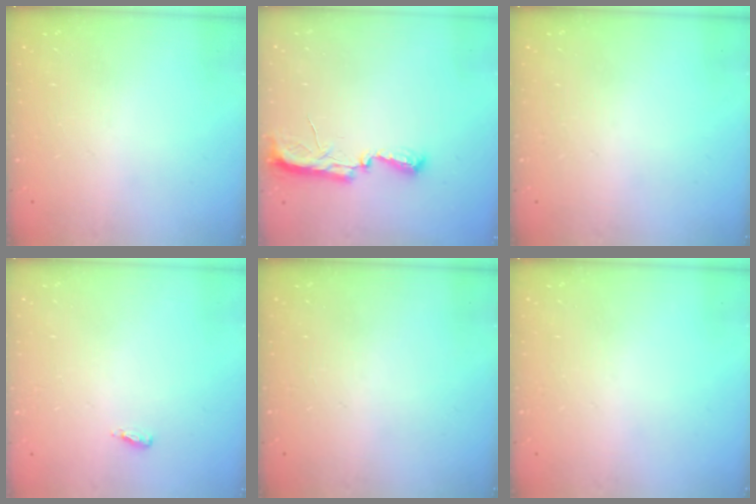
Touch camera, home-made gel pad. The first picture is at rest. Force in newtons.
{"total": 9.4, "press": 8.3, "slide": 4.5}
{"total": 0.0}
{"total": 3.7, "press": 3.6, "slide": 1.0}
{"total": 0.0}
{"total": 0.0}